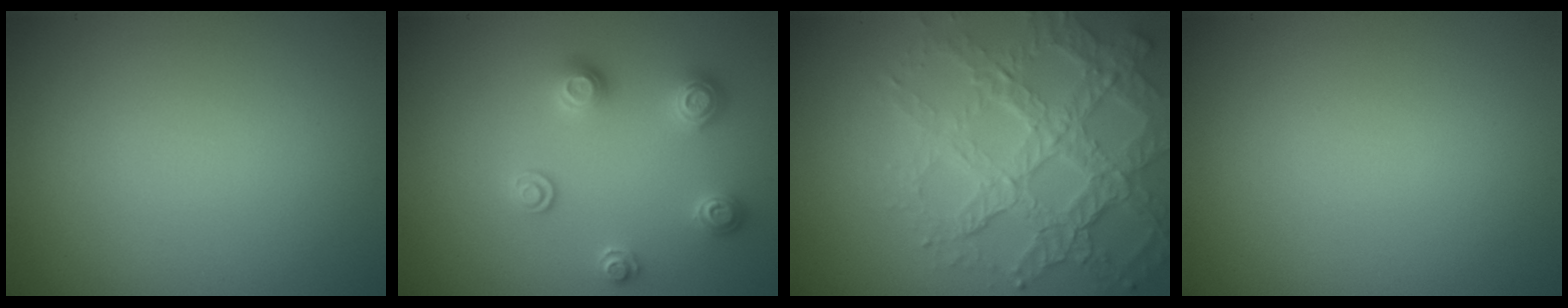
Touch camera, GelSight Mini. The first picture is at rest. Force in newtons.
{"total": 2.6, "press": 2.6, "slide": 0.1}
{"total": 7.4, "press": 5.3, "slide": 5.2}
{"total": 0.0}